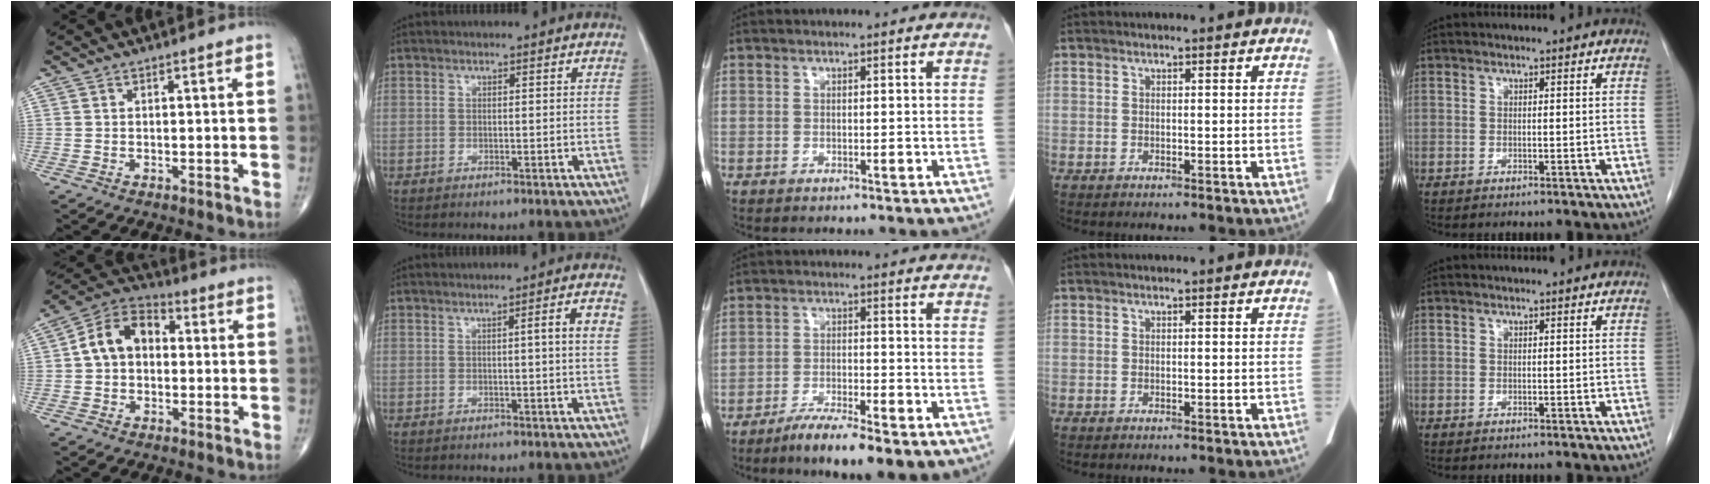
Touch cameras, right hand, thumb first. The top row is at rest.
{"thumb": {"total": 10.3, "force": [0.7, 7.4, 7.2], "torque": [-0.110, 0.034, -0.003]}, "index": {"total": 3.7, "force": [0.8, -0.4, 3.6], "torque": [-0.049, 0.002, 0.010]}, "middle": {"total": 9.0, "force": [-5.8, 1.7, 6.6], "torque": [-0.106, -0.014, -0.091]}}